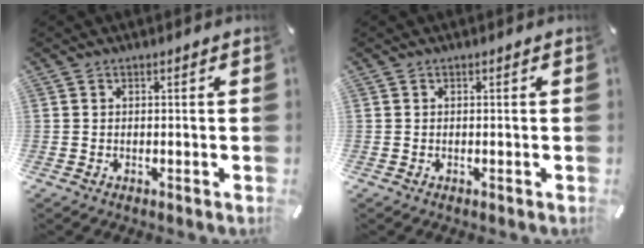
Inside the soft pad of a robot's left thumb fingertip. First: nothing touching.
{"total": 0.0}